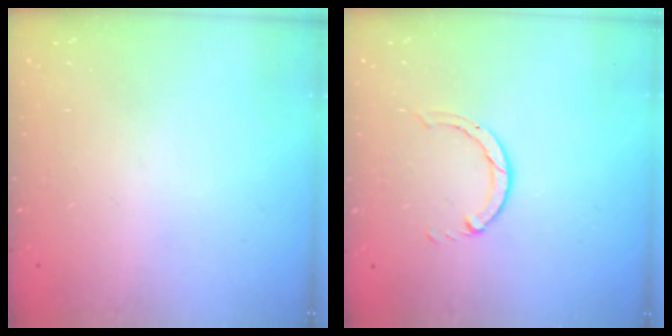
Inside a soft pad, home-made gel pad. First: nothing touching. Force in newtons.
{"total": 3.2, "press": 3.2, "slide": 0.5}